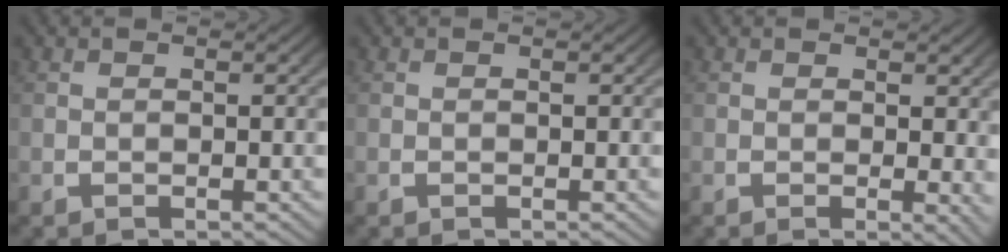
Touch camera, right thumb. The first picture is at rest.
{"total": 0.0}
{"total": 1.7, "force": [0.6, 0.5, 1.5], "torque": [-0.008, -0.006, 0.008]}